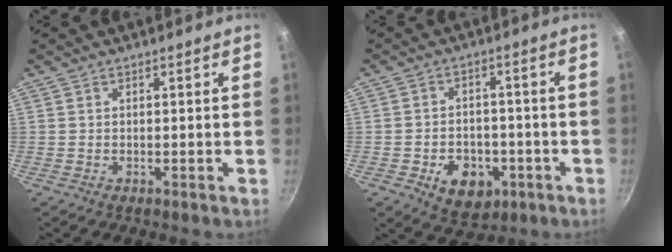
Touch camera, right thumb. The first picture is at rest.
{"total": 8.8, "force": [-3.4, 6.3, 5.2], "torque": [-0.047, 0.019, -0.043]}